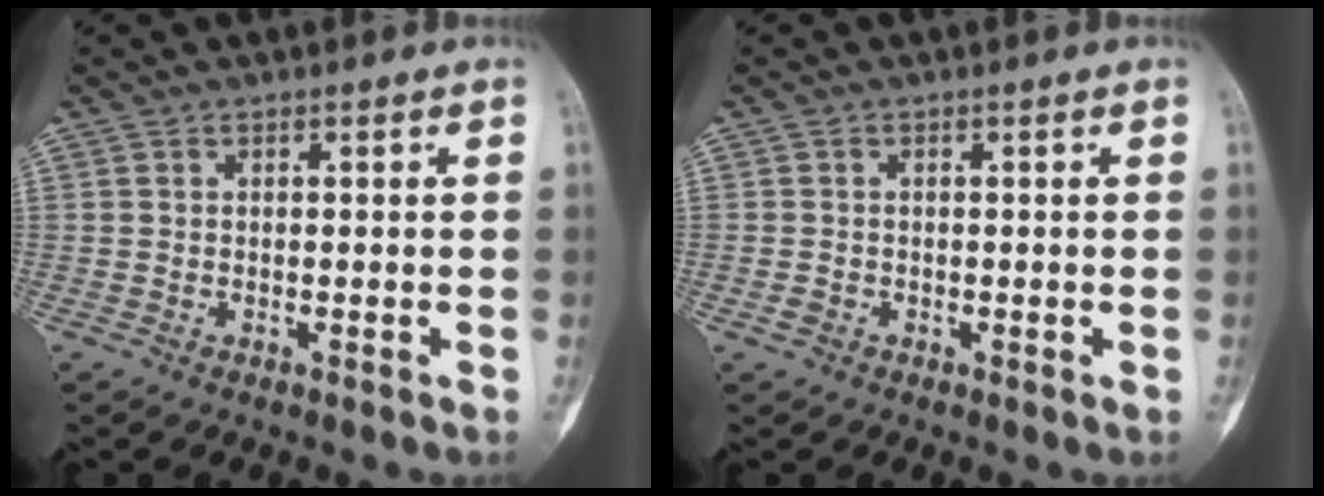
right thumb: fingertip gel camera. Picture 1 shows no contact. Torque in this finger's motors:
{"motor_torque": [0.42, -0.38, -0.28, -0.21, 0.12]}